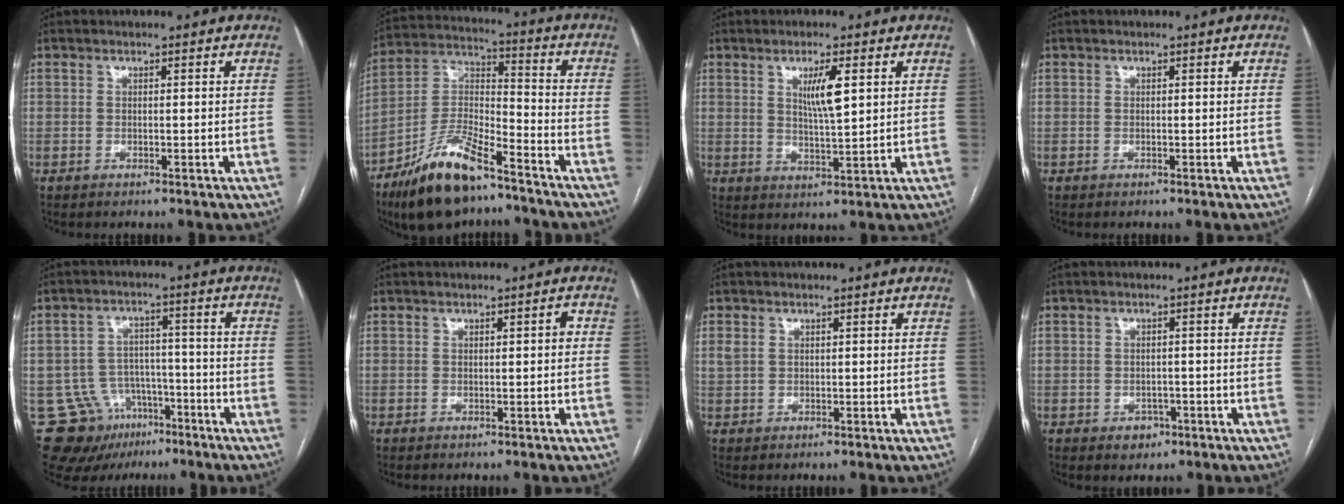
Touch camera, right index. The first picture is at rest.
{"total": 14.9, "force": [-10.6, 3.8, 9.7], "torque": [-0.191, 0.002, -0.190]}
{"total": 5.4, "force": [1.9, 0.6, 5.0], "torque": [-0.090, -0.006, 0.036]}
{"total": 0.0}
{"total": 11.5, "force": [-6.4, 9.0, 3.3], "torque": [-0.057, 0.033, -0.091]}
{"total": 1.0, "force": [0.0, 0.3, 0.9], "torque": [-0.009, 0.003, 0.000]}
{"total": 1.5, "force": [0.6, 1.1, 0.8], "torque": [-0.024, 0.016, 0.017]}
{"total": 2.6, "force": [-1.2, 2.1, 0.9], "torque": [-0.005, 0.006, -0.009]}